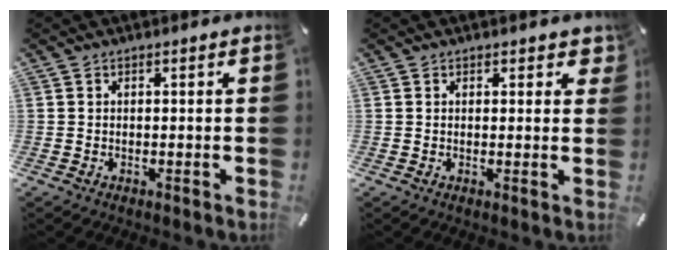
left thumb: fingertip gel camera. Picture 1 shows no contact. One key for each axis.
{"total": 1.8, "fx": 1.2, "fy": 1.0, "fz": 0.9, "tx": -0.004, "ty": -0.001, "tz": 0.017}